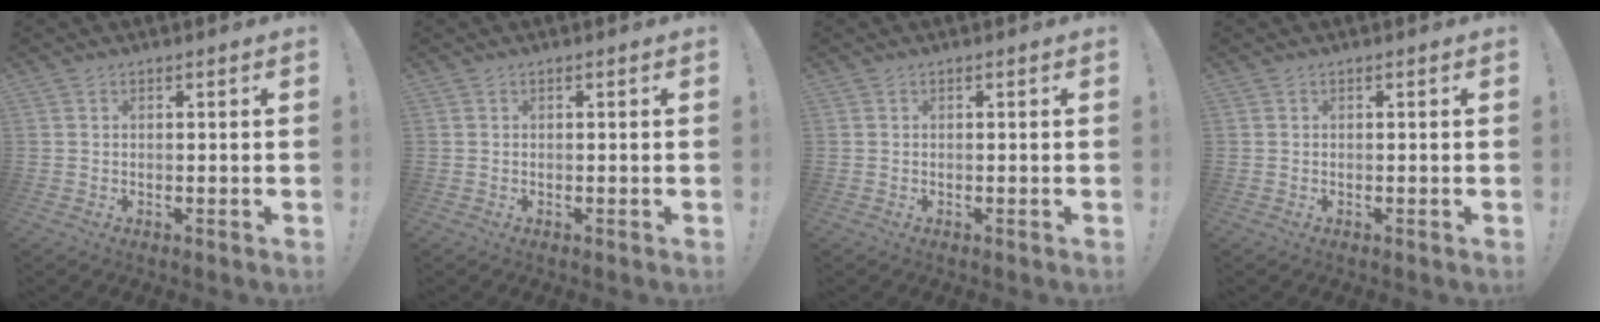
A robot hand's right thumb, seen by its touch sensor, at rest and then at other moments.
{"total": 0.0}
{"total": 0.0}
{"total": 0.0}